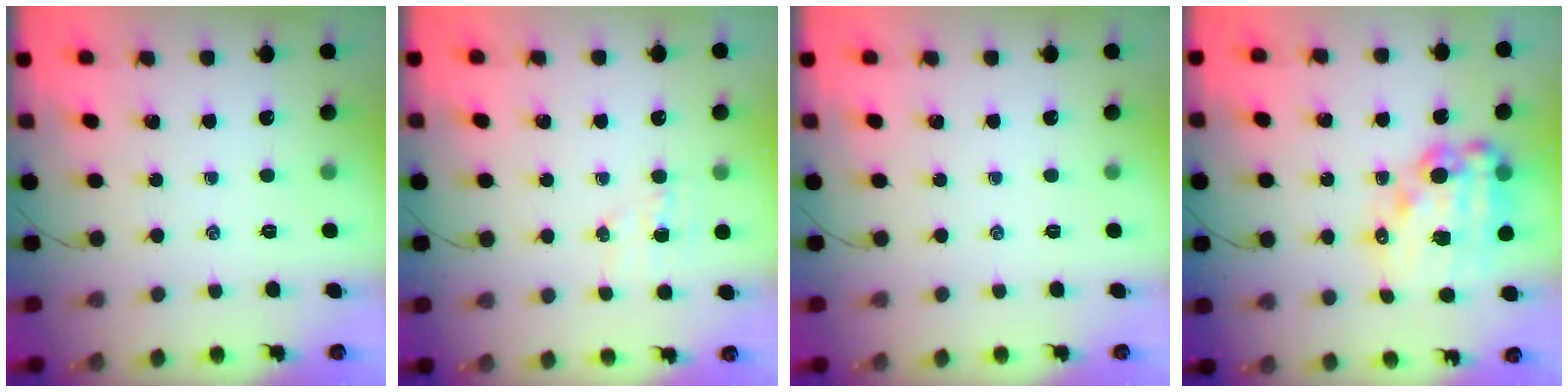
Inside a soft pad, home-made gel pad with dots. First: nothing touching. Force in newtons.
{"total": 4.5, "press": 4.4, "slide": 0.8}
{"total": 0.0}
{"total": 17.3, "press": 16.9, "slide": 3.6}